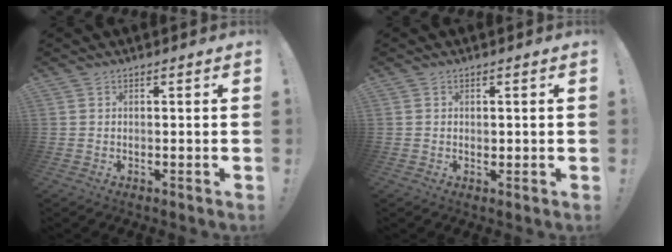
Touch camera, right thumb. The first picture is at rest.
{"total": 0.7, "force": [0.2, 0.6, 0.2], "torque": [0.002, -0.001, 0.003]}